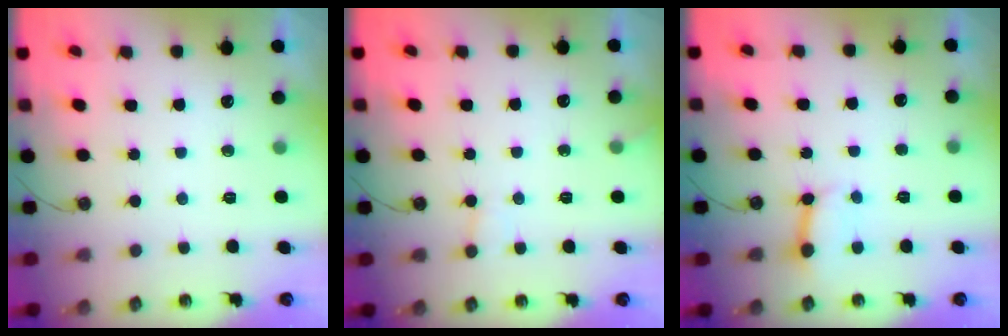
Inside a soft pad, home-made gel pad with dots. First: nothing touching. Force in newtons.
{"total": 5.3, "press": 5.3, "slide": 0.3}
{"total": 6.1, "press": 6.1, "slide": 0.5}